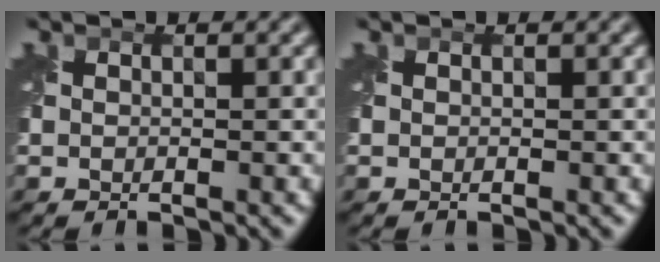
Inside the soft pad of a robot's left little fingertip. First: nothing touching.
{"total": 0.0}